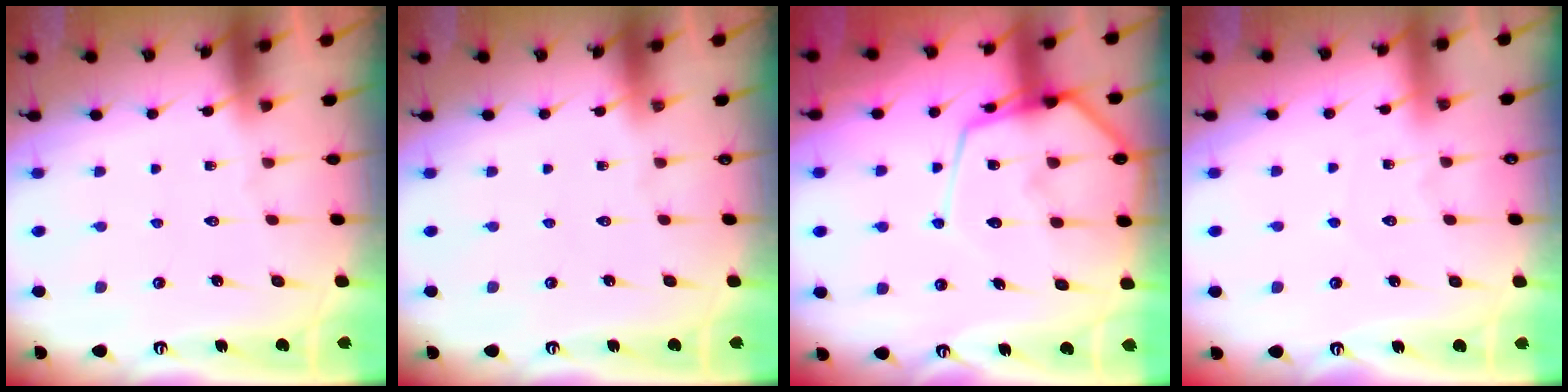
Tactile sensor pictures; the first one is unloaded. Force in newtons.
{"total": 0.0}
{"total": 14.5, "press": 14.4, "slide": 1.6}
{"total": 3.3, "press": 3.2, "slide": 0.4}